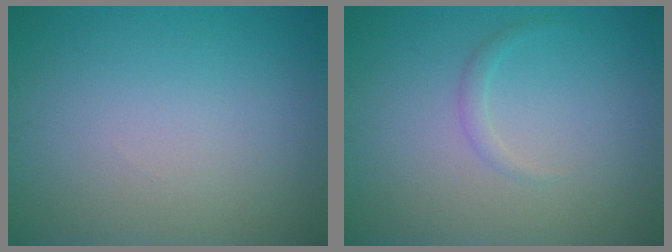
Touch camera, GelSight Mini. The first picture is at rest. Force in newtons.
{"total": 1.0, "press": 1.0, "slide": 0.1}